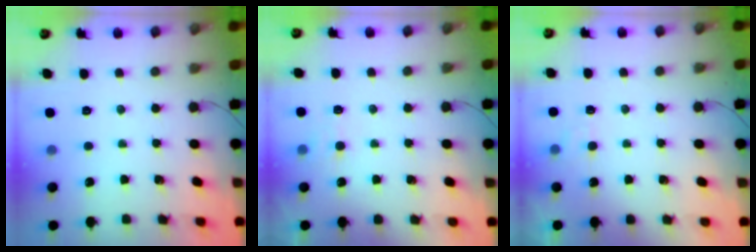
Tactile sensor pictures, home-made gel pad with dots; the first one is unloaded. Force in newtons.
{"total": 6.1, "press": 5.9, "slide": 1.5}
{"total": 2.1, "press": 1.6, "slide": 1.3}